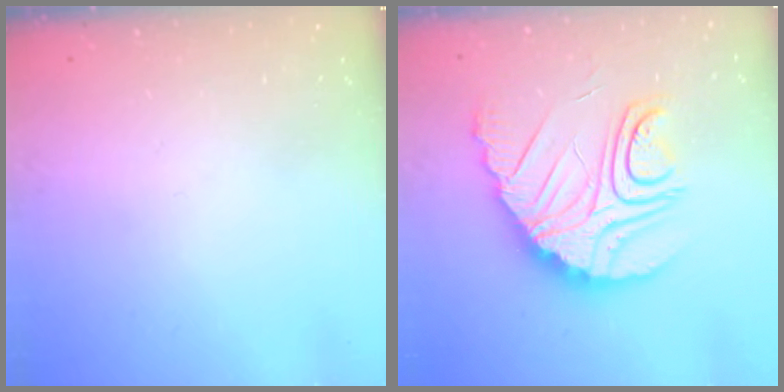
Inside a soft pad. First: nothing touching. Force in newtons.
{"total": 21.3, "press": 21.2, "slide": 2.1}